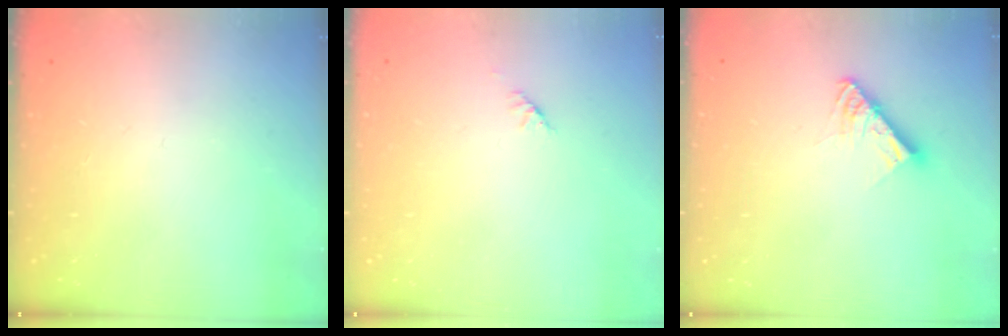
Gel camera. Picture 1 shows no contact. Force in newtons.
{"total": 1.4, "press": 1.3, "slide": 0.5}
{"total": 9.5, "press": 9.4, "slide": 1.0}